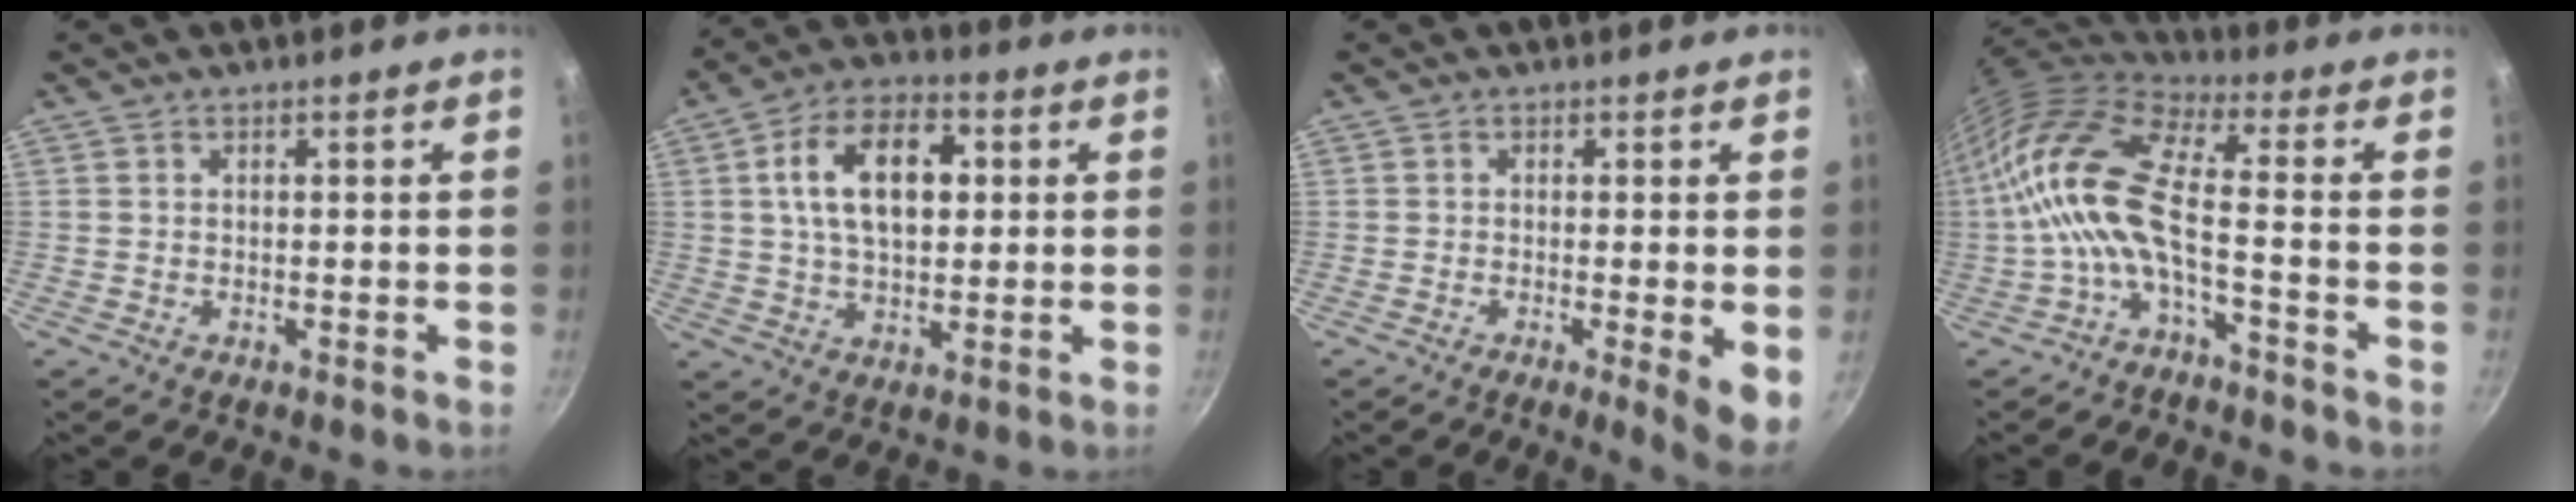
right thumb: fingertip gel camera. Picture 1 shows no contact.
{"total": 13.8, "force": [2.7, 8.3, 10.6], "torque": [-0.158, 0.013, 0.038]}
{"total": 5.4, "force": [-0.8, 0.7, 5.3], "torque": [-0.069, -0.011, -0.011]}
{"total": 14.9, "force": [-2.9, 5.4, 13.5], "torque": [-0.289, 0.034, -0.067]}